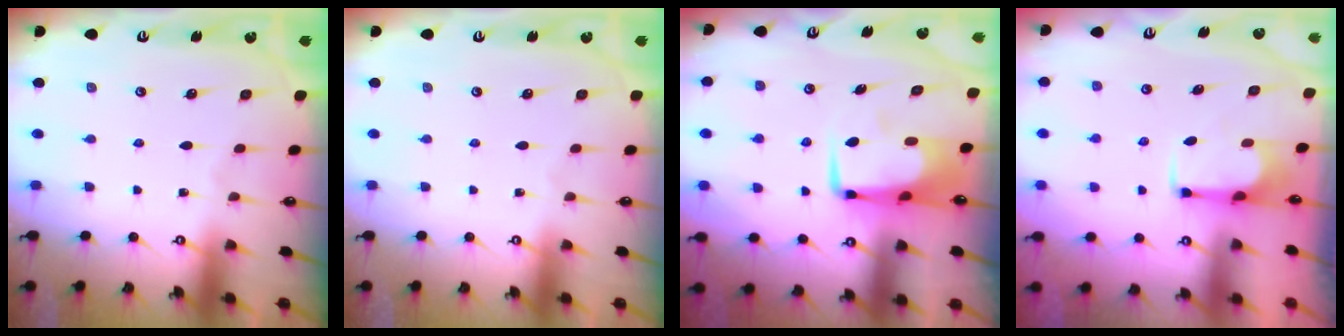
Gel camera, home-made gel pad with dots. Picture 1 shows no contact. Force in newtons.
{"total": 0.0}
{"total": 8.1, "press": 8.0, "slide": 0.8}
{"total": 2.7, "press": 2.5, "slide": 1.1}